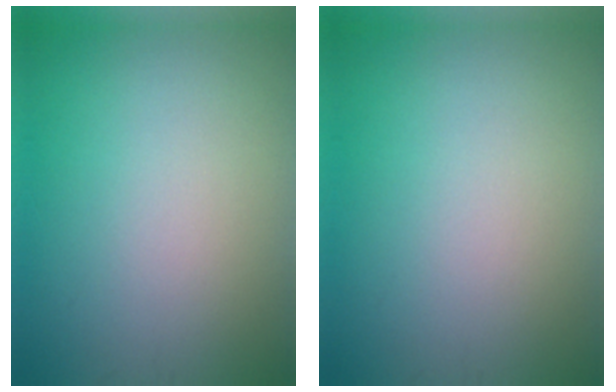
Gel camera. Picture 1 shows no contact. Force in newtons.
{"total": 0.0}